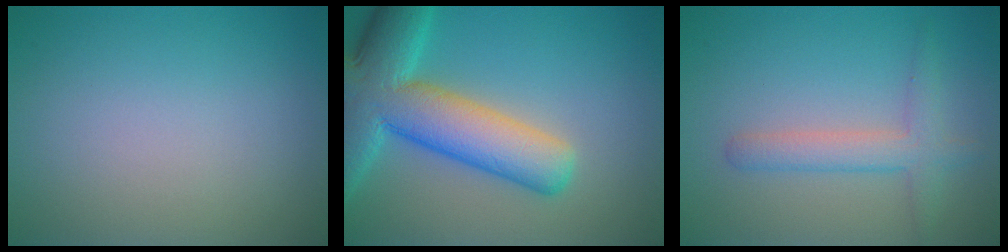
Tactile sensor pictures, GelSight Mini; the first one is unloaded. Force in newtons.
{"total": 10.5, "press": 10.5, "slide": 0.8}
{"total": 2.8, "press": 2.8, "slide": 0.1}